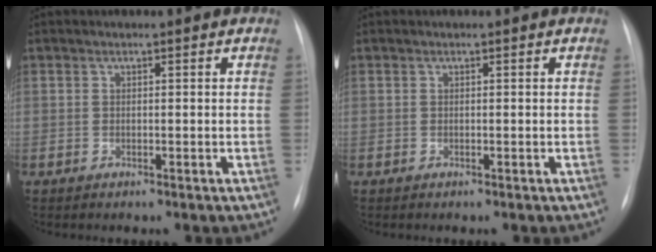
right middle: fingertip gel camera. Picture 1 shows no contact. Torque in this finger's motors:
{"motor_torque": [-0.01, -0.37, -0.02, 0.01]}